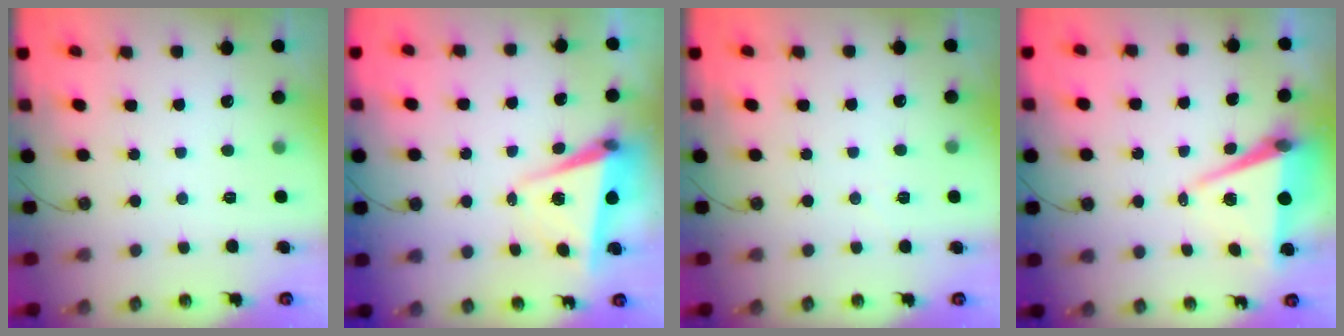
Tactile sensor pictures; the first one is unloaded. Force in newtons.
{"total": 6.7, "press": 5.7, "slide": 3.6}
{"total": 3.3, "press": 3.2, "slide": 0.9}
{"total": 7.5, "press": 6.2, "slide": 4.2}